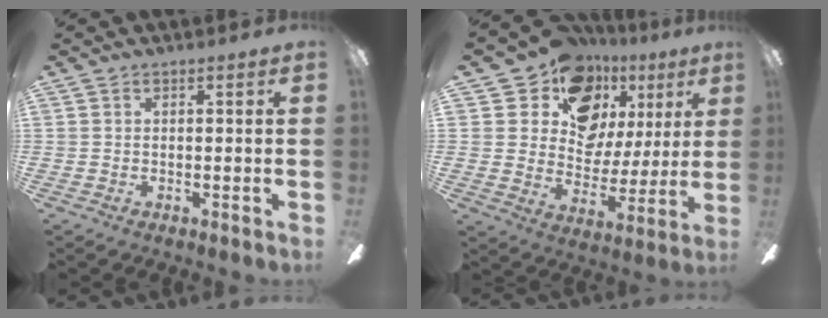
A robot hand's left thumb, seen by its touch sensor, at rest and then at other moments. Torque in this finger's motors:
{"motor_torque": [0.17, 0.07, 0.09, -0.35, -0.04]}